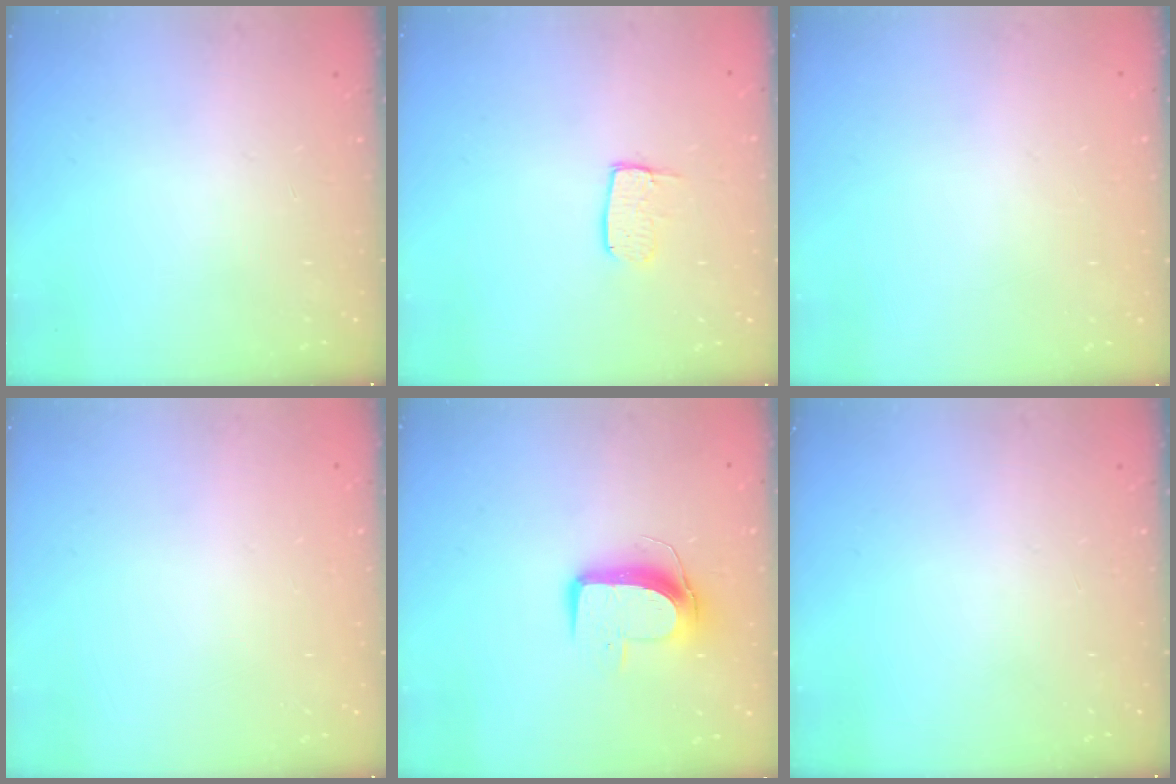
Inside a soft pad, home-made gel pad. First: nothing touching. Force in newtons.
{"total": 5.8, "press": 5.8, "slide": 0.4}
{"total": 0.0}
{"total": 0.0}
{"total": 9.6, "press": 9.6, "slide": 0.7}
{"total": 0.0}